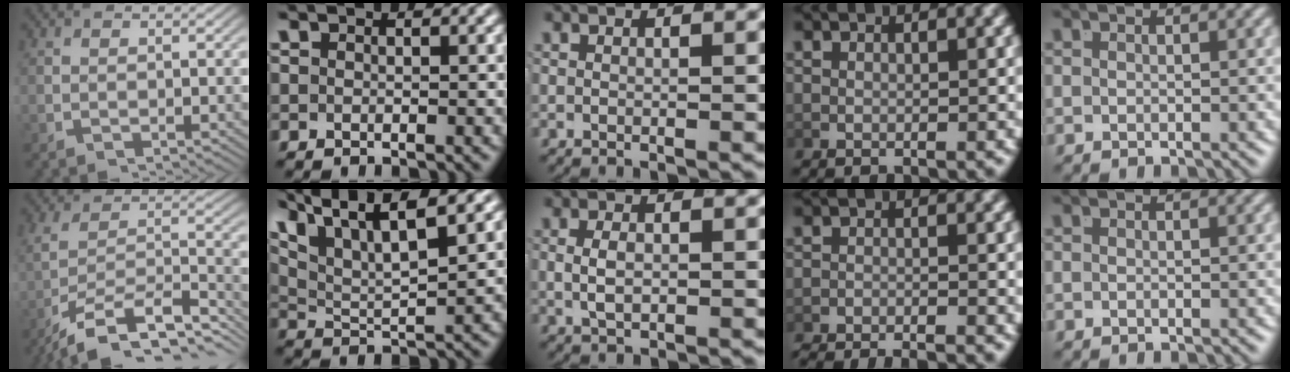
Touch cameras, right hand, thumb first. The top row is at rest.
{"thumb": {"total": 13.0, "force": [-7.5, 7.5, 7.6], "torque": [-0.143, -0.043, -0.098]}, "index": {"total": 7.6, "force": [3.9, 3.8, 5.2], "torque": [-0.098, -0.007, 0.069]}, "middle": {"total": 1.8, "force": [-0.1, 0.9, 1.6], "torque": [-0.030, -0.004, 0.005]}, "ring": {"total": 6.7, "force": [-6.5, 1.3, 0.8], "torque": [0.001, -0.010, -0.105]}}